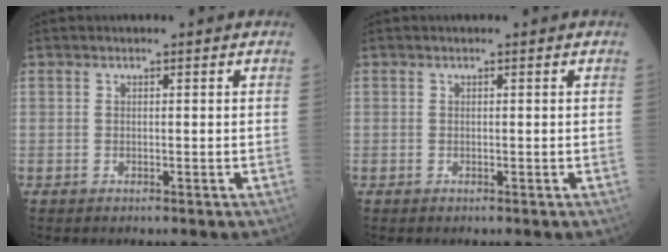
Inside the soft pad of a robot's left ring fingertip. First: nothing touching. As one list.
[{"total": 0.0}]